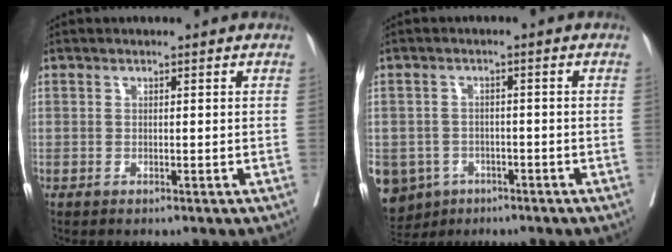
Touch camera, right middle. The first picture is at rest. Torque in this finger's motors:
{"motor_torque": [0.71, 0.00, 1.05, 0.21]}